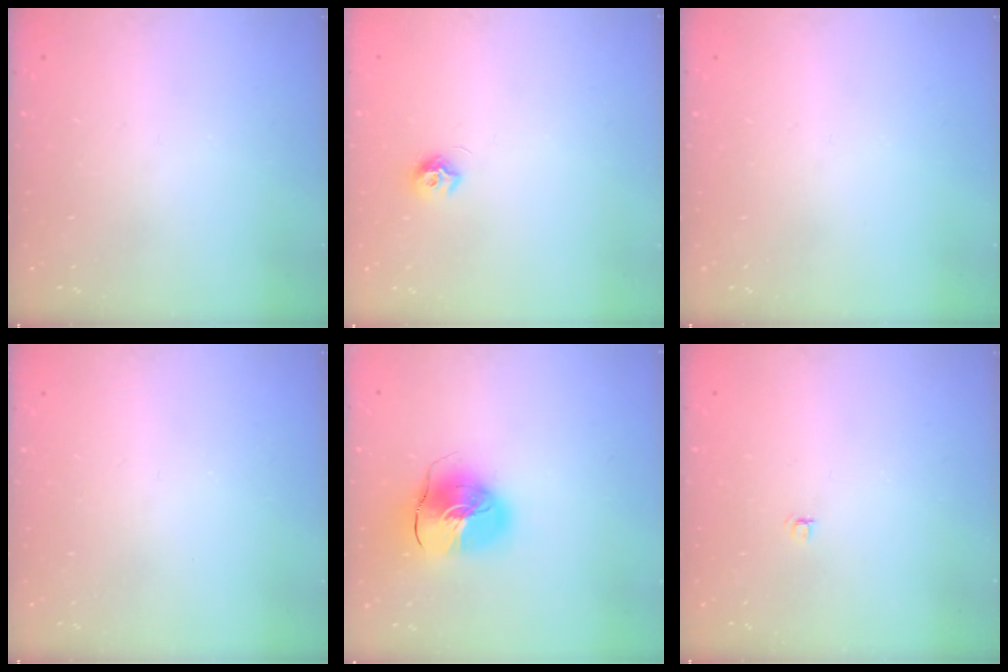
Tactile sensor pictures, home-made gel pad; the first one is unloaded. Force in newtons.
{"total": 7.2, "press": 7.2, "slide": 0.4}
{"total": 0.0}
{"total": 0.0}
{"total": 13.9, "press": 13.8, "slide": 2.1}
{"total": 3.4, "press": 3.4, "slide": 0.3}